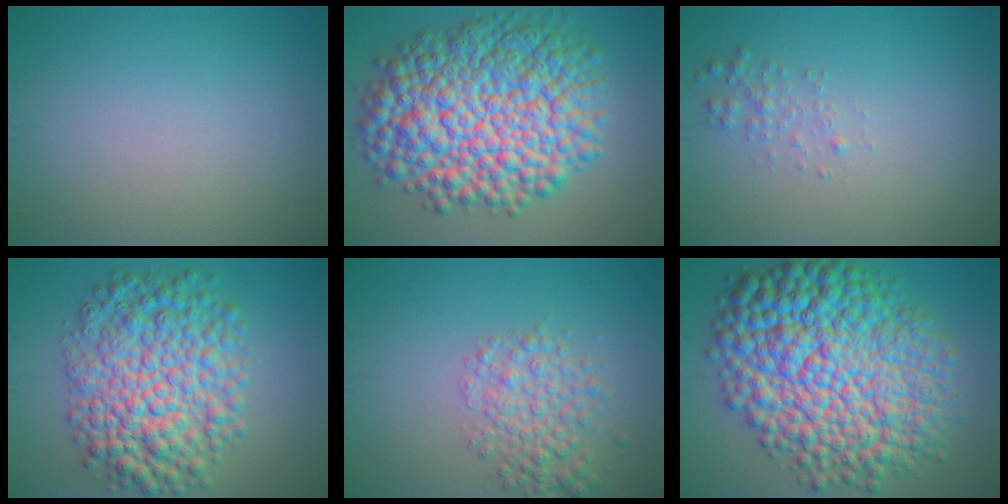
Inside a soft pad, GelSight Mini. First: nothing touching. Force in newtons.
{"total": 14.3, "press": 14.3, "slide": 0.3}
{"total": 1.3, "press": 1.3, "slide": 0.0}
{"total": 9.3, "press": 9.3, "slide": 0.2}
{"total": 3.9, "press": 3.9, "slide": 0.1}
{"total": 16.5, "press": 16.5, "slide": 0.1}